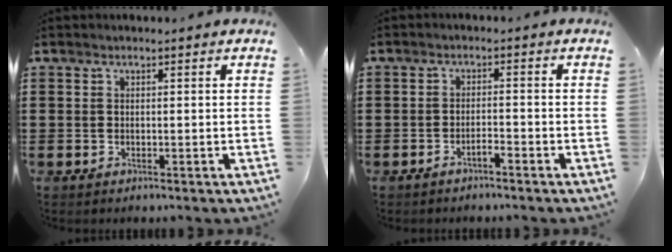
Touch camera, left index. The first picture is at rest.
{"total": 1.8, "force": [-1.5, 0.1, 1.0], "torque": [-0.021, 0.001, -0.028]}